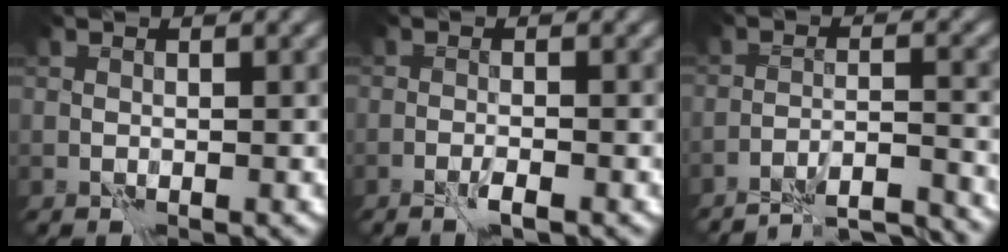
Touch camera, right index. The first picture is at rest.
{"total": 1.0, "force": [-0.6, -0.1, 0.8], "torque": [-0.014, 0.001, -0.014]}
{"total": 13.4, "force": [-12.7, 2.4, 3.4], "torque": [-0.031, 0.010, -0.157]}